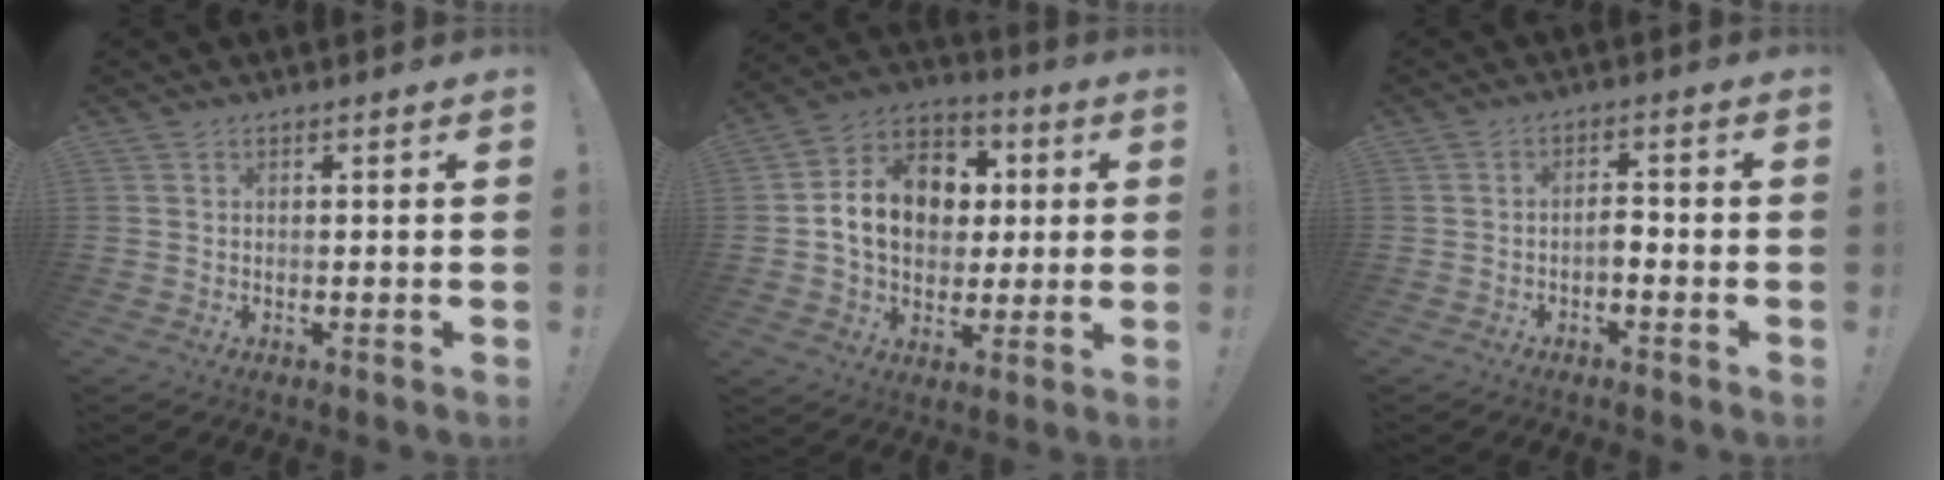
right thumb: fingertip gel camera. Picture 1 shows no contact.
{"total": 15.9, "force": [1.9, 12.7, 9.5], "torque": [-0.135, 0.011, 0.045]}
{"total": 3.2, "force": [-1.8, 1.3, 2.3], "torque": [-0.043, 0.009, -0.031]}